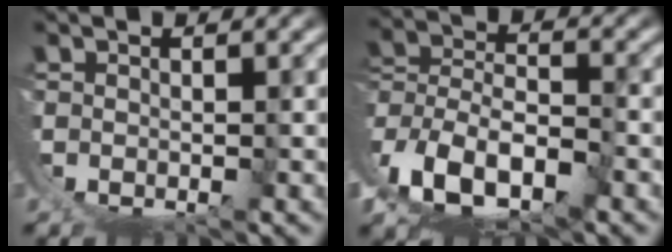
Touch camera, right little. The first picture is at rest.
{"total": 10.0, "force": [1.0, 7.1, 7.0], "torque": [-0.171, -0.033, 0.023]}